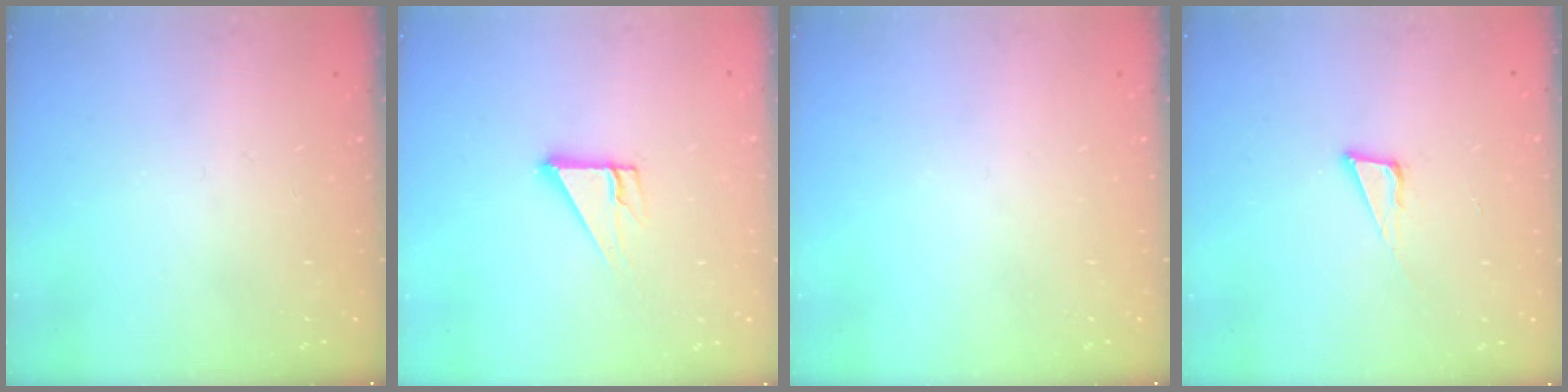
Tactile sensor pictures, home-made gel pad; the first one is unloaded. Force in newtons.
{"total": 5.1, "press": 5.0, "slide": 0.4}
{"total": 0.0}
{"total": 6.4, "press": 5.8, "slide": 2.6}